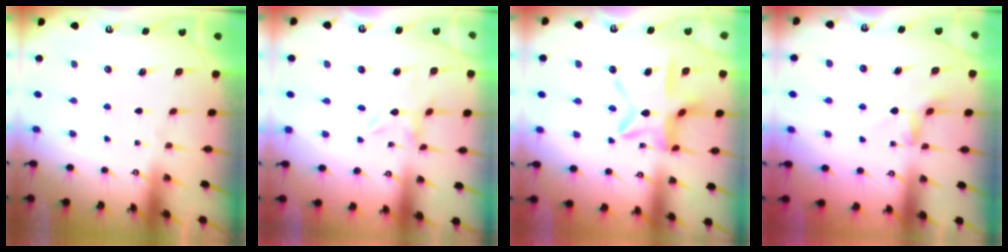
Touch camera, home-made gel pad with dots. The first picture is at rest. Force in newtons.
{"total": 0.0}
{"total": 15.0, "press": 15.0, "slide": 1.3}
{"total": 2.5, "press": 2.4, "slide": 0.3}